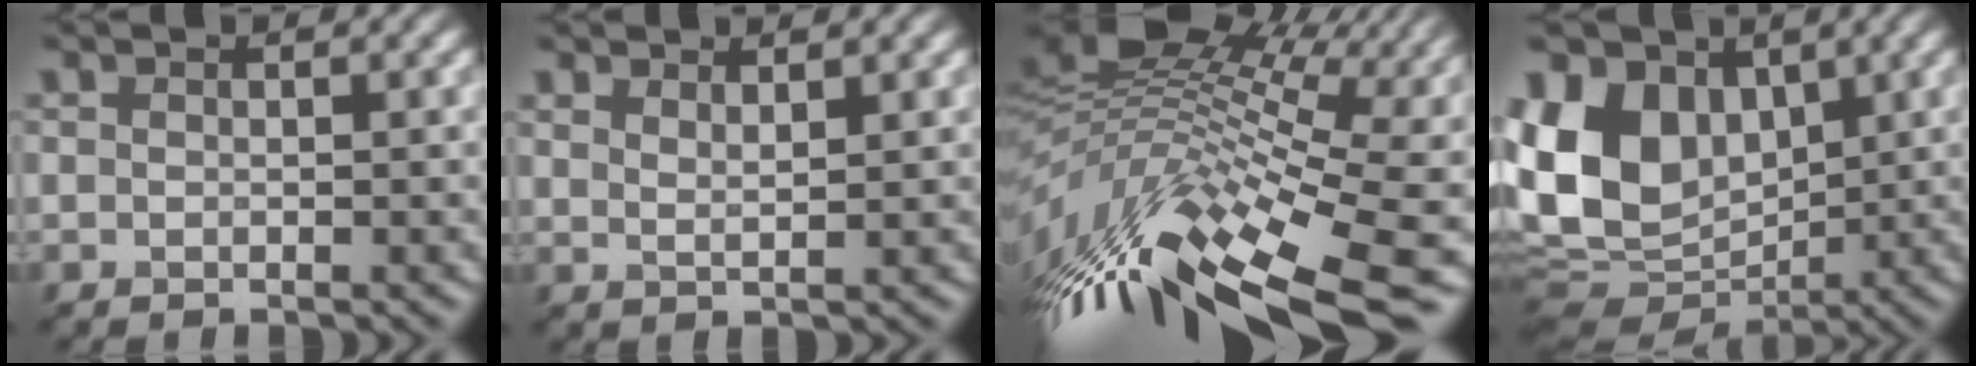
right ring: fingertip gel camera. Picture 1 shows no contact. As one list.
[{"total": 1.8, "force": [1.5, 0.4, 0.8], "torque": [-0.013, -0.001, 0.028]}, {"total": 14.9, "force": [-1.1, 6.1, 13.6], "torque": [-0.273, 0.009, -0.019]}, {"total": 13.4, "force": [2.4, 10.1, 8.5], "torque": [-0.188, 0.005, 0.057]}]